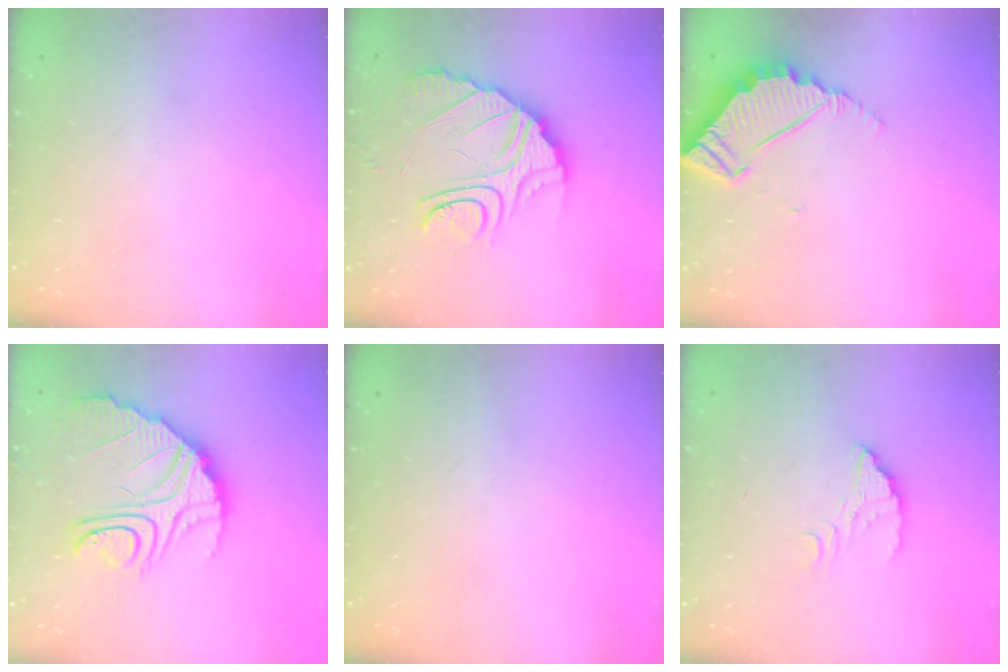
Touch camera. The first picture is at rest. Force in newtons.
{"total": 10.6, "press": 10.5, "slide": 0.7}
{"total": 4.9, "press": 4.9, "slide": 0.2}
{"total": 13.4, "press": 13.3, "slide": 1.1}
{"total": 0.0}
{"total": 2.4, "press": 2.4, "slide": 0.1}